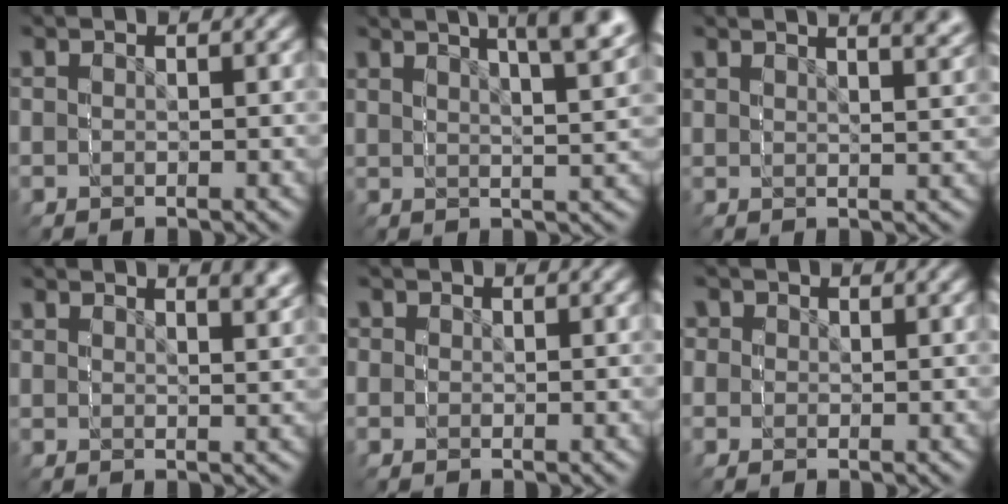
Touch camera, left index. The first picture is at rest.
{"total": 4.1, "force": [3.6, -0.6, 1.9], "torque": [-0.017, 0.023, 0.050]}
{"total": 2.4, "force": [2.4, 0.0, 0.5], "torque": [0.003, 0.014, 0.036]}
{"total": 1.8, "force": [1.6, -0.1, -0.7], "torque": [0.020, 0.006, 0.024]}
{"total": 2.1, "force": [0.3, 2.1, -0.1], "torque": [-0.001, -0.019, 0.007]}
{"total": 3.1, "force": [0.7, 3.0, -0.2], "torque": [-0.001, -0.023, 0.014]}